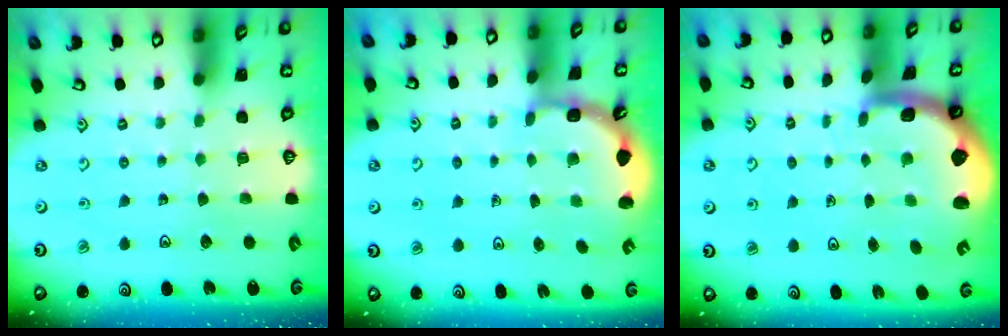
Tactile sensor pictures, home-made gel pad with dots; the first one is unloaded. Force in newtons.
{"total": 2.1, "press": 1.9, "slide": 0.8}
{"total": 3.9, "press": 3.0, "slide": 2.5}